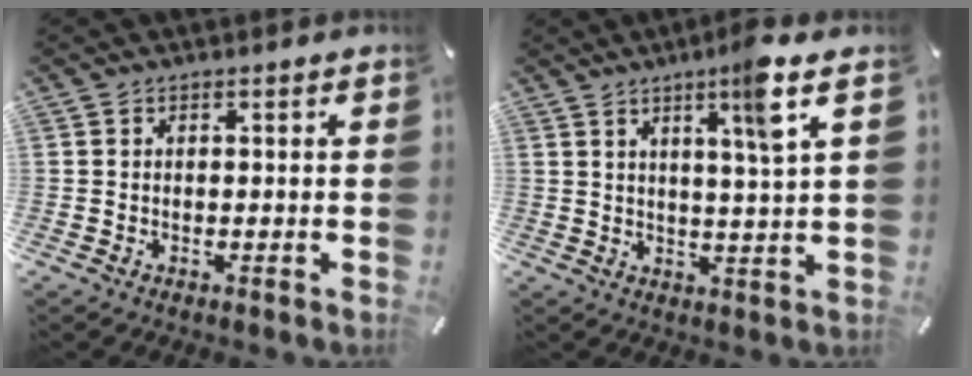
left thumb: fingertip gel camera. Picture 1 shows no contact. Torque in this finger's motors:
{"motor_torque": [2.46, 1.83, 1.40, -1.37, 0.52]}